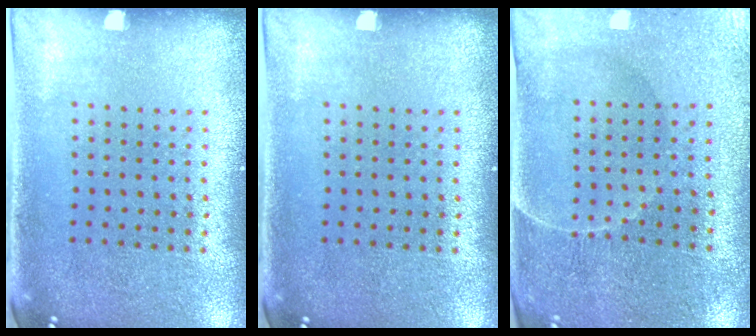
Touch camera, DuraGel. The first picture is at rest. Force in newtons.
{"total": 0.0}
{"total": 0.6, "press": 0.5, "slide": 0.4}